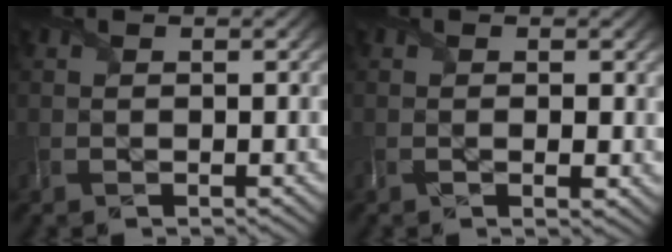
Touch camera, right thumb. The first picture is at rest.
{"total": 1.3, "force": [-0.2, 0.4, 1.2], "torque": [-0.021, -0.008, -0.003]}